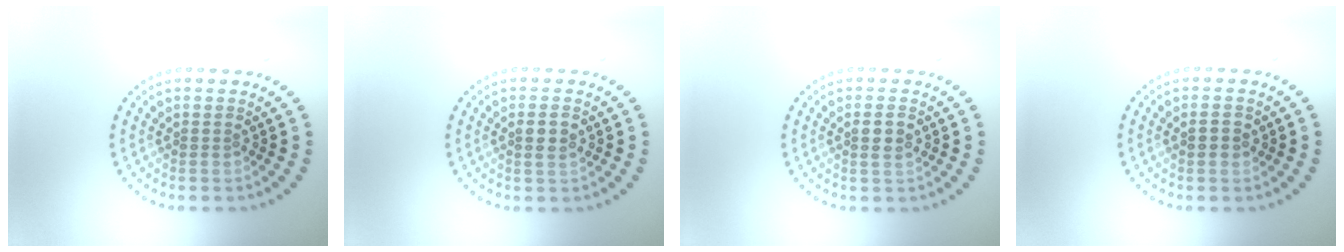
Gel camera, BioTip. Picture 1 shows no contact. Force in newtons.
{"total": 1.6, "press": 1.6, "slide": 0.2}
{"total": 1.6, "press": 1.6, "slide": 0.2}
{"total": 1.2, "press": 1.1, "slide": 0.1}